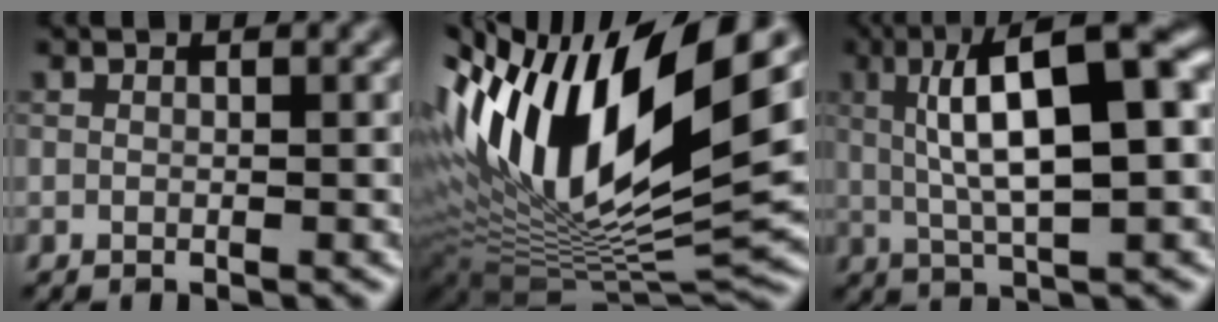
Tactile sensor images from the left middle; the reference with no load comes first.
{"total": 16.4, "force": [4.5, 6.7, 14.3], "torque": [-0.272, 0.005, 0.074]}
{"total": 12.6, "force": [2.5, 3.9, 11.8], "torque": [-0.171, 0.016, 0.034]}